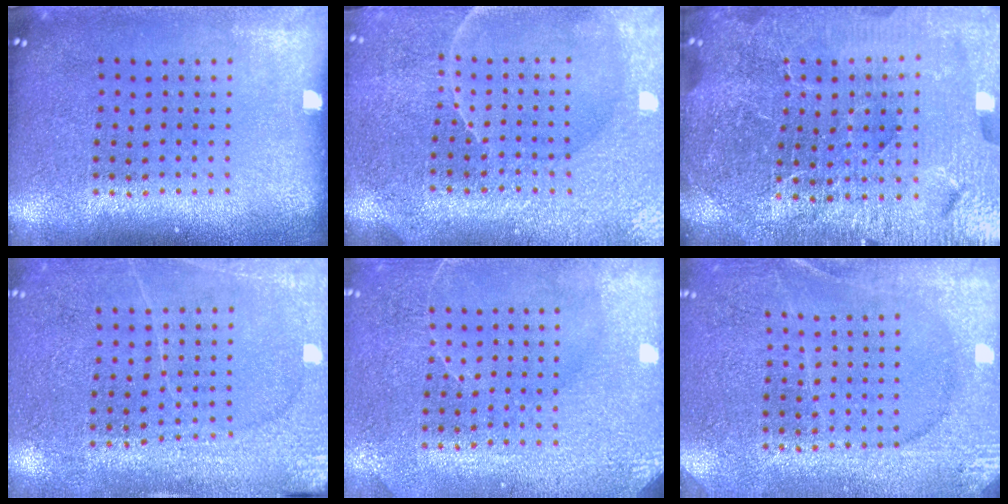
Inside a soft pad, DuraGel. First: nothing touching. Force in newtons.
{"total": 3.8, "press": 3.6, "slide": 1.2}
{"total": 6.1, "press": 5.4, "slide": 2.7}
{"total": 2.8, "press": 2.7, "slide": 0.7}
{"total": 3.0, "press": 2.9, "slide": 0.6}
{"total": 2.7, "press": 2.7, "slide": 0.3}